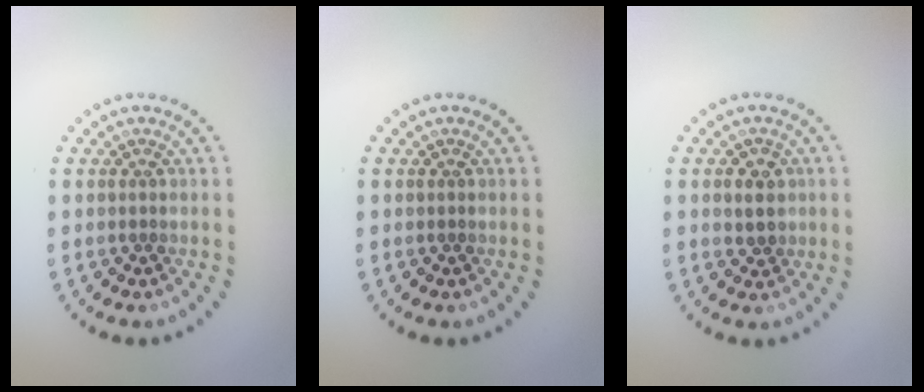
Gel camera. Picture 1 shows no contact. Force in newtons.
{"total": 0.0}
{"total": 1.7, "press": 1.6, "slide": 0.5}